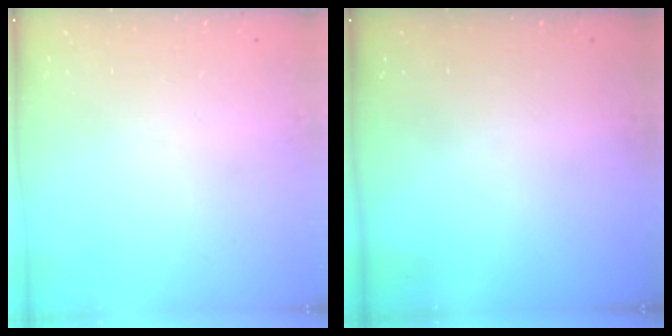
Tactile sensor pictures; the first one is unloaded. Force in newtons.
{"total": 0.0}